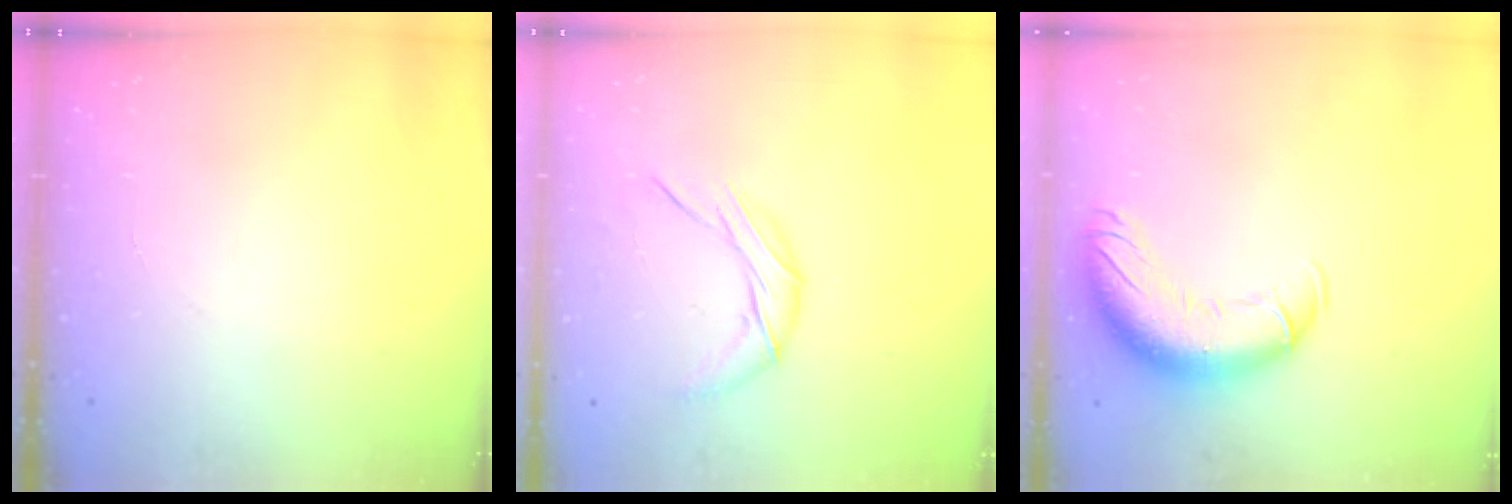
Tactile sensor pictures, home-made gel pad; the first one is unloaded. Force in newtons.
{"total": 7.8, "press": 7.8, "slide": 0.1}
{"total": 14.0, "press": 13.6, "slide": 3.3}